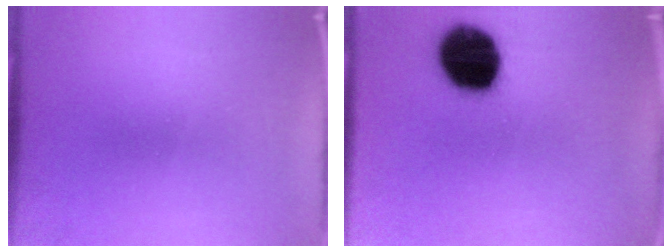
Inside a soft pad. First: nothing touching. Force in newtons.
{"total": 19.2}